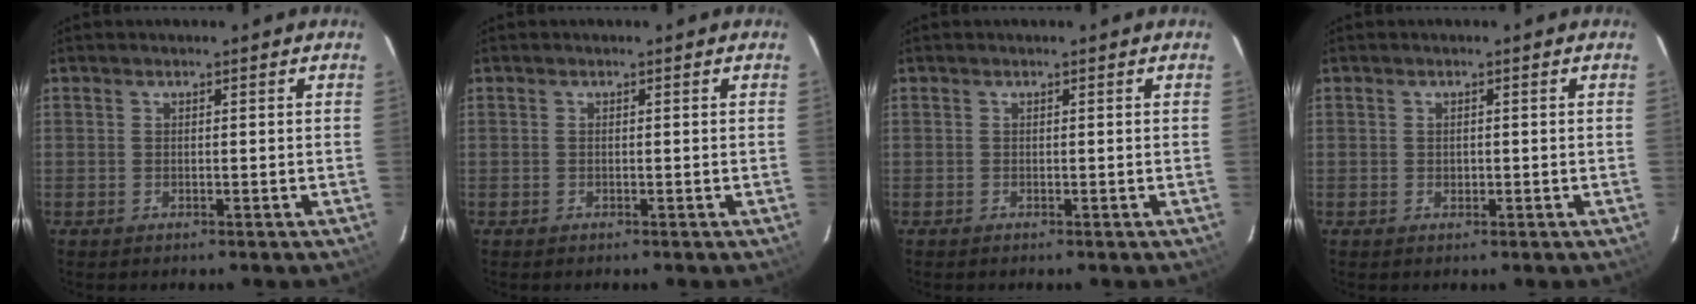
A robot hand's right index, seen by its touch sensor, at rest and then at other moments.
{"total": 0.0}
{"total": 0.0}
{"total": 1.0, "force": [0.0, 0.8, 0.4], "torque": [-0.004, 0.003, 0.001]}